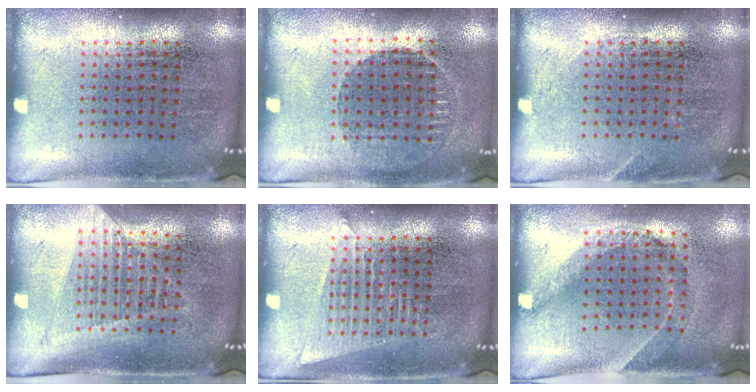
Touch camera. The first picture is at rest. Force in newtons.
{"total": 1.0, "press": 1.0, "slide": 0.2}
{"total": 0.7, "press": 0.6, "slide": 0.2}
{"total": 1.2, "press": 1.1, "slide": 0.5}
{"total": 1.8, "press": 1.8, "slide": 0.3}
{"total": 1.4, "press": 1.1, "slide": 0.9}